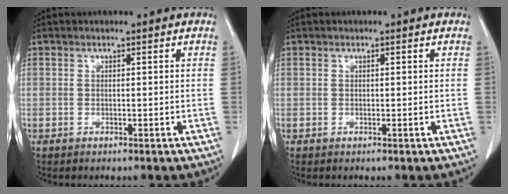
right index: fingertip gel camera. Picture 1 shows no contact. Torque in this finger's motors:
{"motor_torque": [-0.06, 0.03, -0.01, 0.01]}